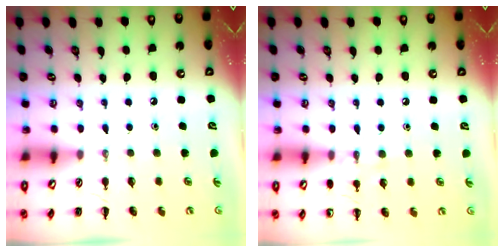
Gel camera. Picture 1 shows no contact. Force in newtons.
{"total": 6.5, "press": 6.2, "slide": 1.9}